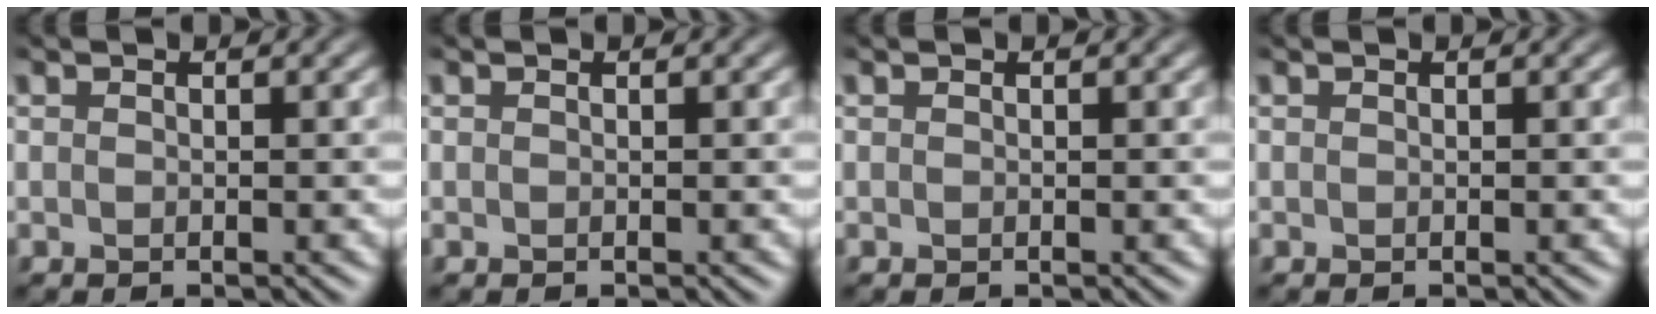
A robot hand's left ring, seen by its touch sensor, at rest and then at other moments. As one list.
[{"total": 0.0}, {"total": 0.0}, {"total": 0.0}]